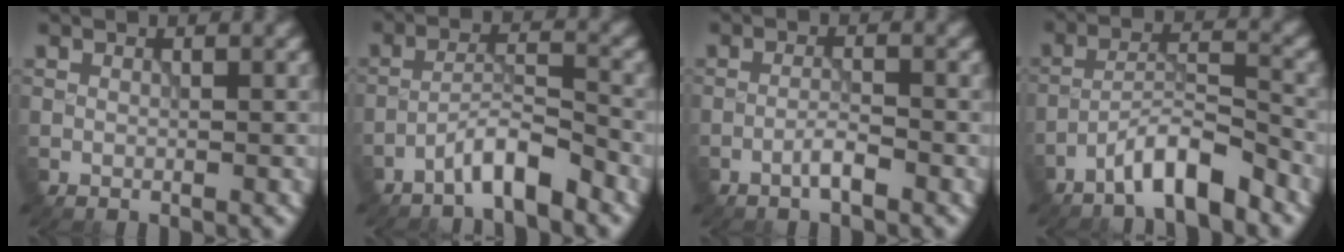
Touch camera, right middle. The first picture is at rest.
{"total": 3.8, "force": [-3.1, 0.4, 2.2], "torque": [-0.036, 0.012, -0.063]}
{"total": 1.7, "force": [-1.1, 0.2, 1.3], "torque": [-0.022, 0.007, -0.025]}
{"total": 5.0, "force": [-3.8, 0.8, 3.1], "torque": [-0.053, 0.011, -0.075]}